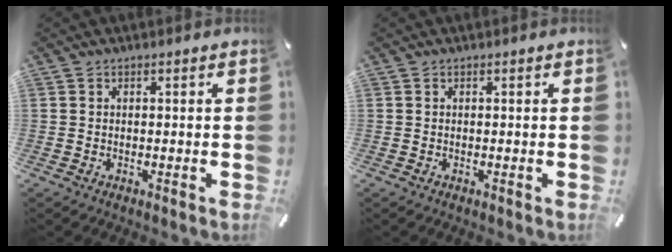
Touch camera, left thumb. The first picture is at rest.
{"total": 0.0}